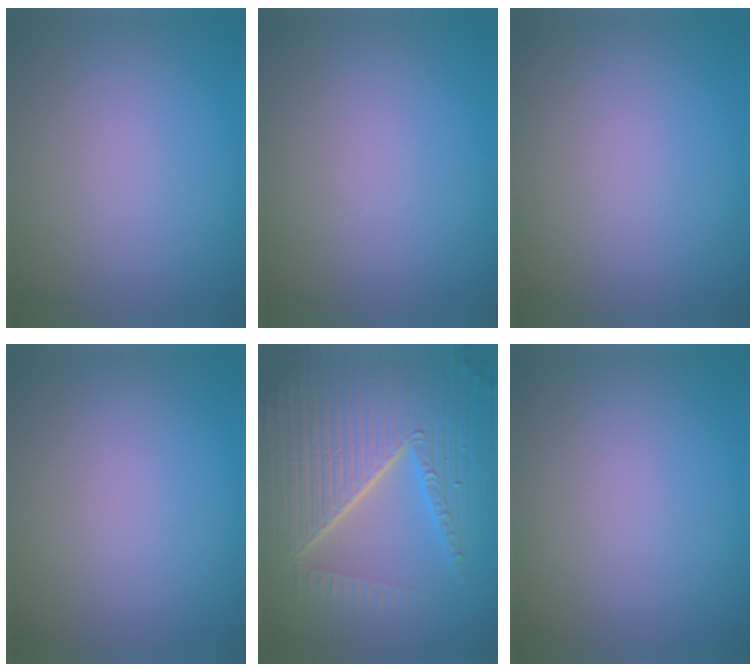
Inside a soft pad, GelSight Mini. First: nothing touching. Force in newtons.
{"total": 0.0}
{"total": 0.0}
{"total": 0.0}
{"total": 10.1, "press": 6.4, "slide": 7.8}
{"total": 0.0}